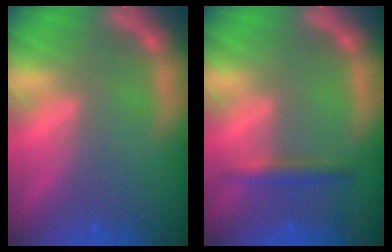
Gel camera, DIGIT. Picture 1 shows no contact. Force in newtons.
{"total": 1.9}